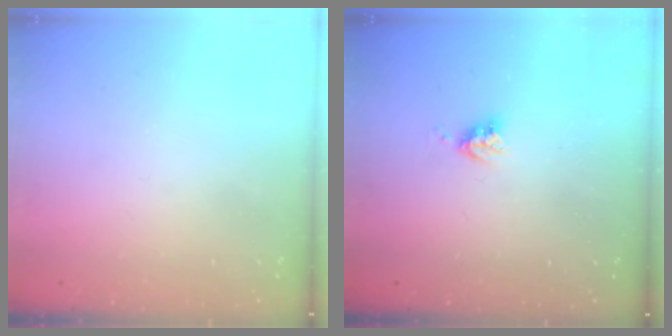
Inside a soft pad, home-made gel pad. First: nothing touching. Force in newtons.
{"total": 4.1, "press": 4.1, "slide": 0.1}